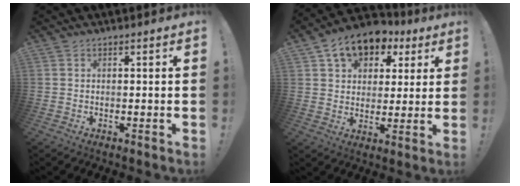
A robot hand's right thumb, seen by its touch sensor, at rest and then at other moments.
{"total": 11.7, "force": [6.6, 8.1, 5.2], "torque": [-0.088, -0.032, 0.126]}